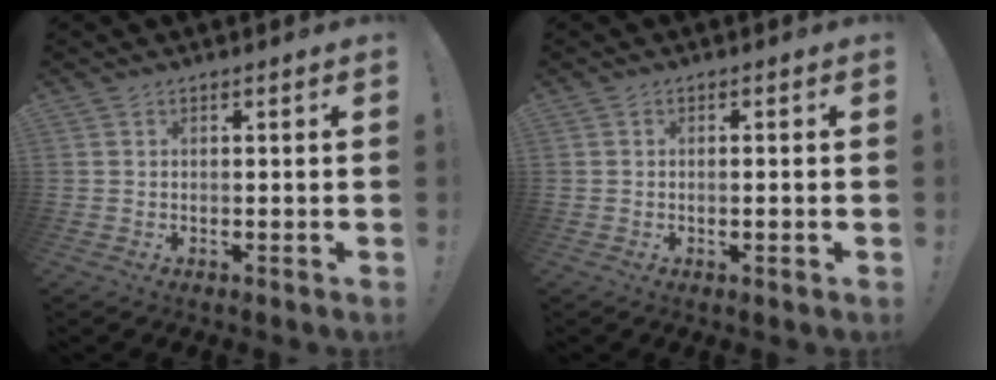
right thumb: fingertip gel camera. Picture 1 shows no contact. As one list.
[{"total": 1.4, "force": [-0.4, 0.0, 1.3], "torque": [-0.022, -0.001, -0.008]}]